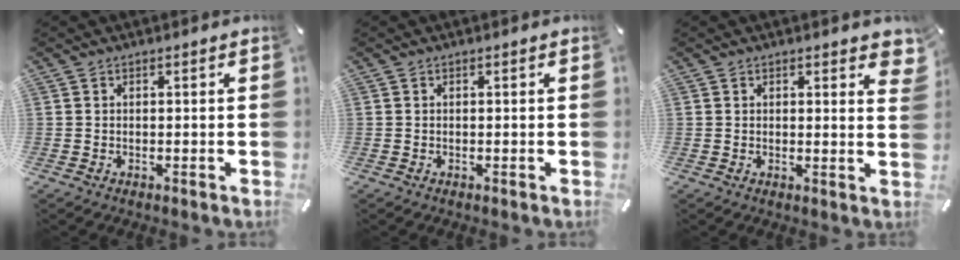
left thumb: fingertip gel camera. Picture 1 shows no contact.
{"total": 0.0}
{"total": 2.3, "force": [1.5, 1.0, 1.5], "torque": [-0.009, -0.006, 0.022]}